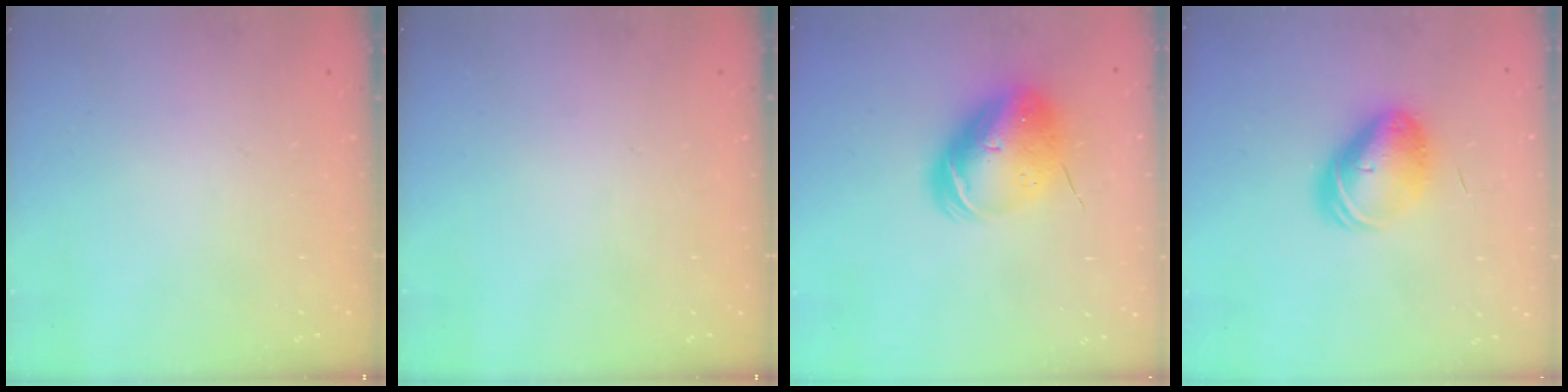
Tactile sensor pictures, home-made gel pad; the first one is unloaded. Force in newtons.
{"total": 0.0}
{"total": 13.5, "press": 13.2, "slide": 2.6}
{"total": 10.4, "press": 10.2, "slide": 2.2}